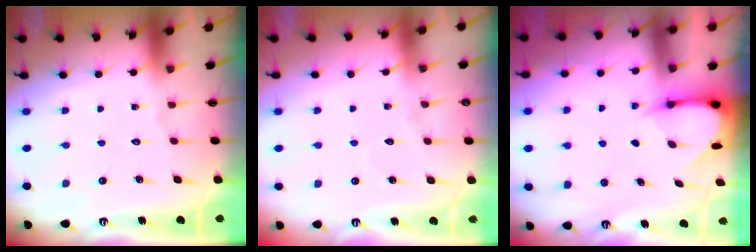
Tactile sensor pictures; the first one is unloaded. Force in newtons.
{"total": 2.3, "press": 2.3, "slide": 0.3}
{"total": 3.9, "press": 3.8, "slide": 0.3}